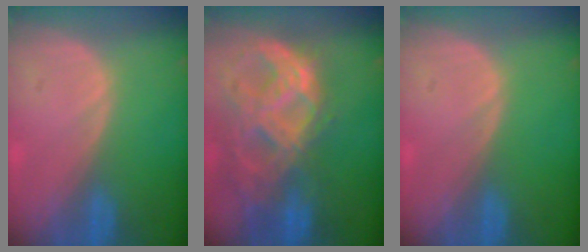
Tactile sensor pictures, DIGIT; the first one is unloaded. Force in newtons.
{"total": 11.3, "press": 9.6, "slide": 6.1}
{"total": 0.0}